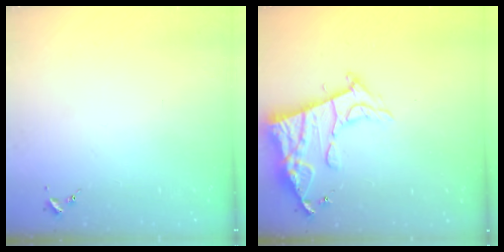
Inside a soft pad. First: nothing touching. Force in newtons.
{"total": 14.9, "press": 14.8, "slide": 1.4}